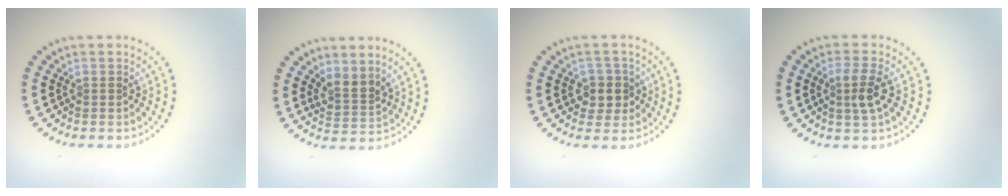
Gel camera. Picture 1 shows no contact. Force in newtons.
{"total": 2.4, "press": 1.7, "slide": 1.7}
{"total": 2.2, "press": 2.0, "slide": 1.0}
{"total": 2.5, "press": 2.3, "slide": 1.0}